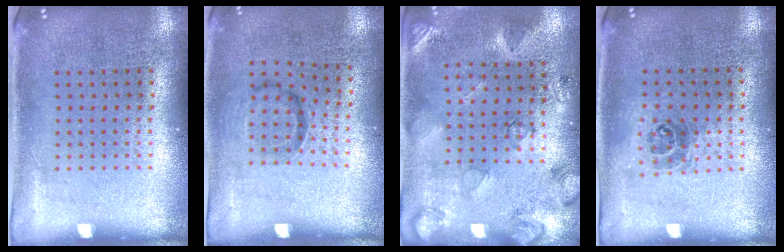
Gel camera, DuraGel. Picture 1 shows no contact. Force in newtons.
{"total": 1.0, "press": 0.6, "slide": 0.8}
{"total": 2.6, "press": 1.7, "slide": 1.9}
{"total": 1.0, "press": 0.9, "slide": 0.5}